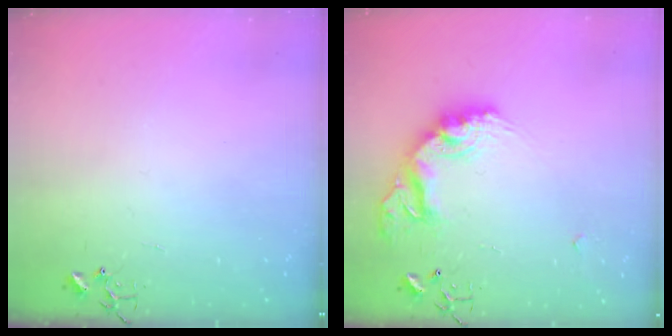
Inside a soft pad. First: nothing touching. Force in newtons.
{"total": 19.3, "press": 19.2, "slide": 1.2}